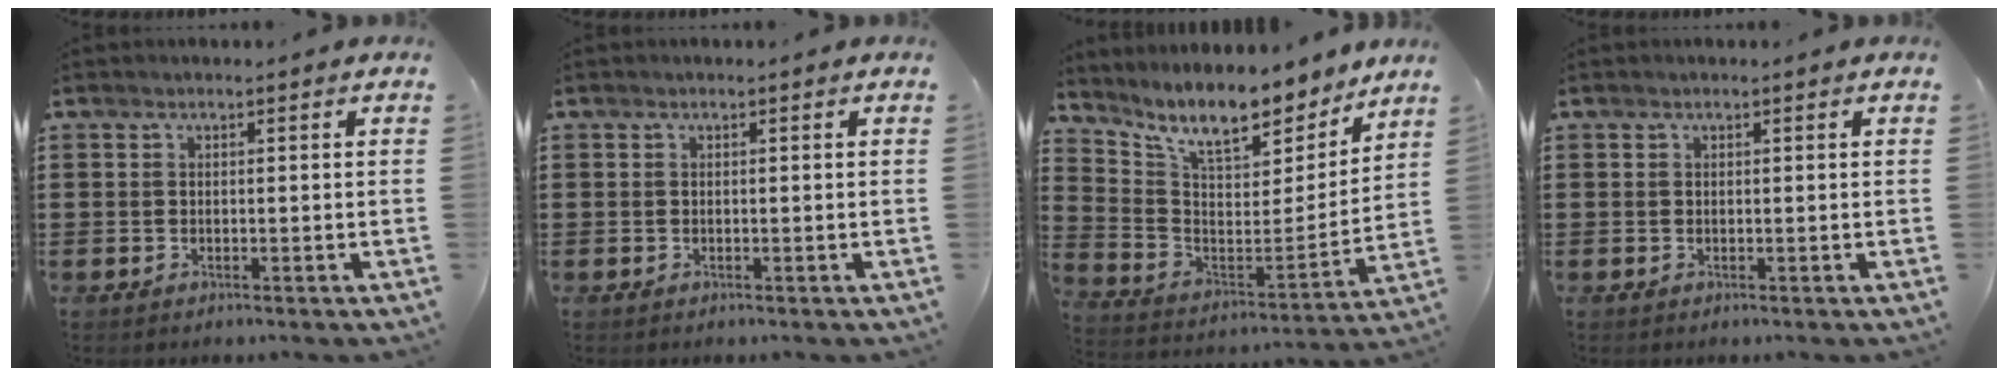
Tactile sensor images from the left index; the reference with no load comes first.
{"total": 0.0}
{"total": 11.1, "force": [9.2, 2.5, 5.5], "torque": [-0.131, -0.065, 0.157]}
{"total": 0.0}